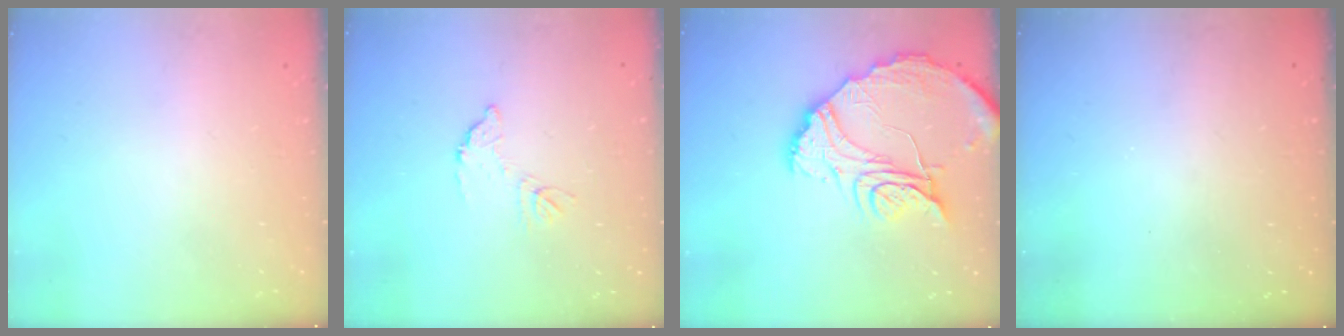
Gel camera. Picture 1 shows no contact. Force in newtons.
{"total": 7.2, "press": 7.2, "slide": 0.5}
{"total": 16.6, "press": 16.5, "slide": 1.6}
{"total": 3.3, "press": 3.3, "slide": 0.1}